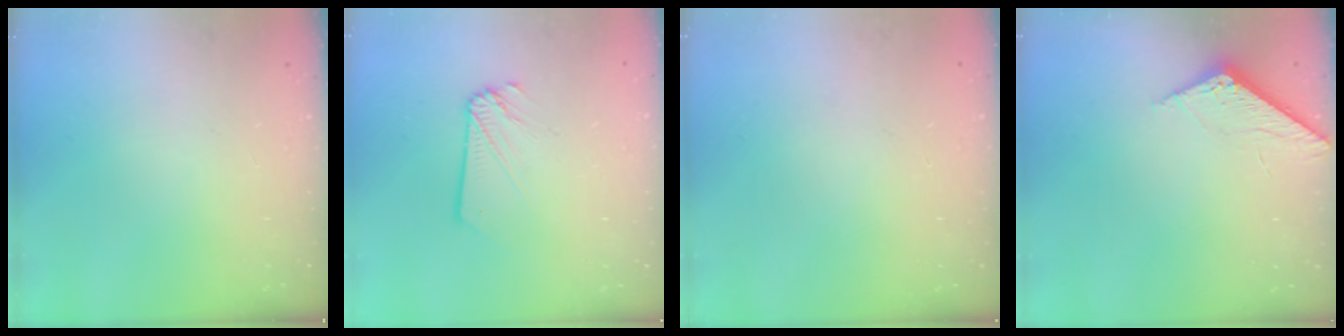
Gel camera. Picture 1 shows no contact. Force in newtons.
{"total": 2.1, "press": 2.1, "slide": 0.3}
{"total": 0.0}
{"total": 5.4, "press": 5.4, "slide": 0.1}